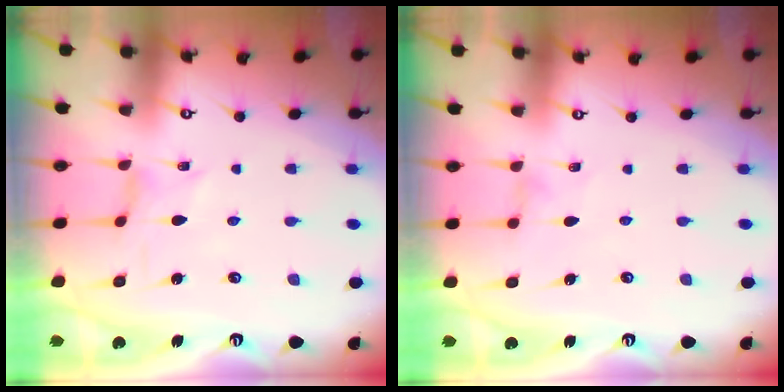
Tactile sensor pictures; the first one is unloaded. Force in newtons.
{"total": 0.0}